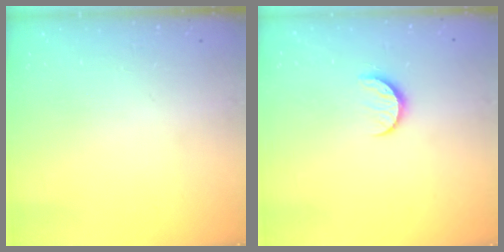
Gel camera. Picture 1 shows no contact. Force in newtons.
{"total": 7.1, "press": 7.1, "slide": 0.7}